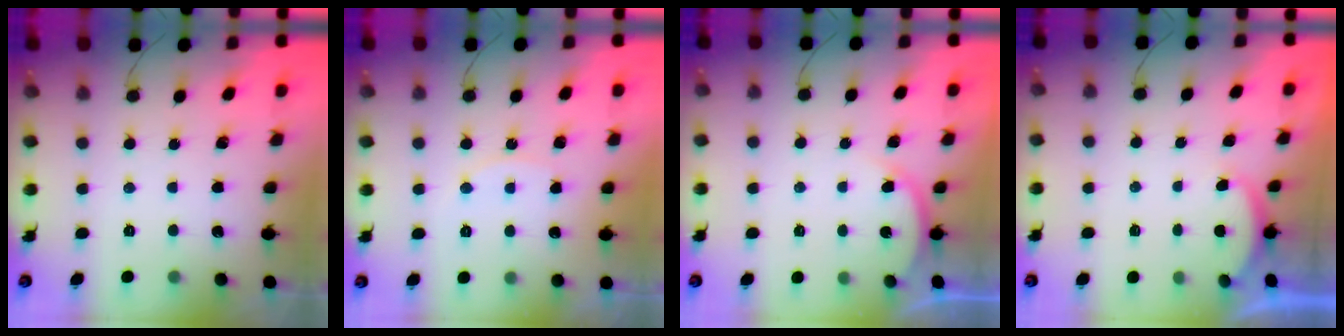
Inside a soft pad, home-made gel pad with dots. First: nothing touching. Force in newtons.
{"total": 7.0, "press": 7.0, "slide": 0.6}
{"total": 3.4, "press": 3.4, "slide": 0.5}
{"total": 1.7, "press": 1.6, "slide": 0.6}